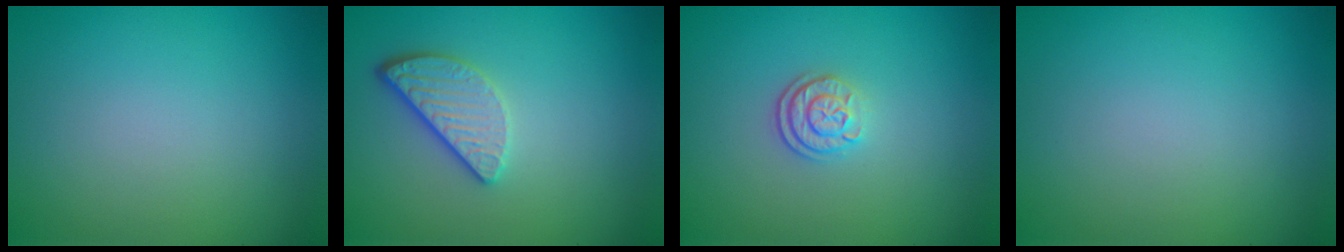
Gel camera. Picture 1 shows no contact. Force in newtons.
{"total": 3.4, "press": 2.8, "slide": 1.9}
{"total": 2.3, "press": 1.9, "slide": 1.4}
{"total": 0.0}